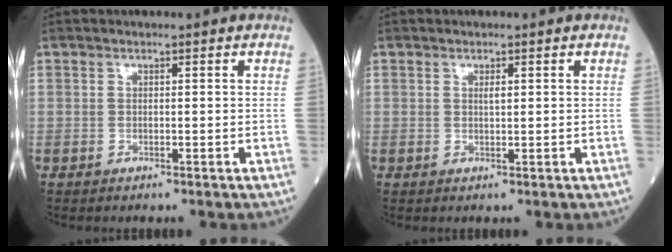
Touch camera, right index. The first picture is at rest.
{"total": 0.8, "force": [0.4, 0.2, 0.7], "torque": [-0.016, -0.001, 0.009]}